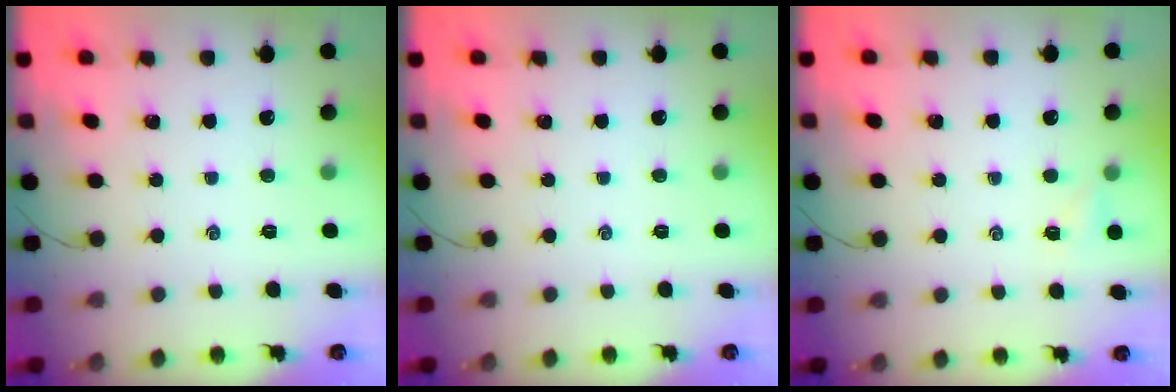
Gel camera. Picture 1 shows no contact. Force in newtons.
{"total": 0.0}
{"total": 1.7, "press": 1.7, "slide": 0.5}